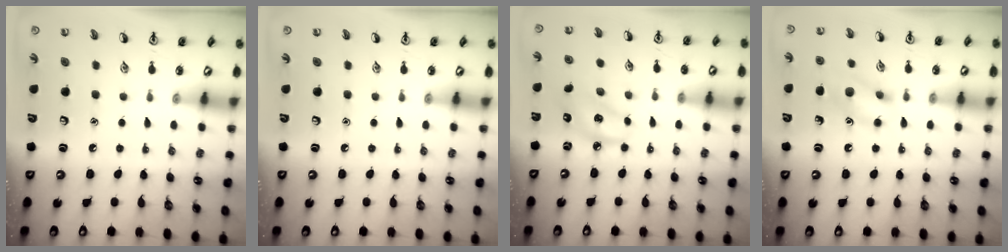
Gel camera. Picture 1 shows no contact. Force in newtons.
{"total": 0.0}
{"total": 6.1, "press": 6.0, "slide": 1.2}
{"total": 10.4, "press": 10.4, "slide": 0.6}